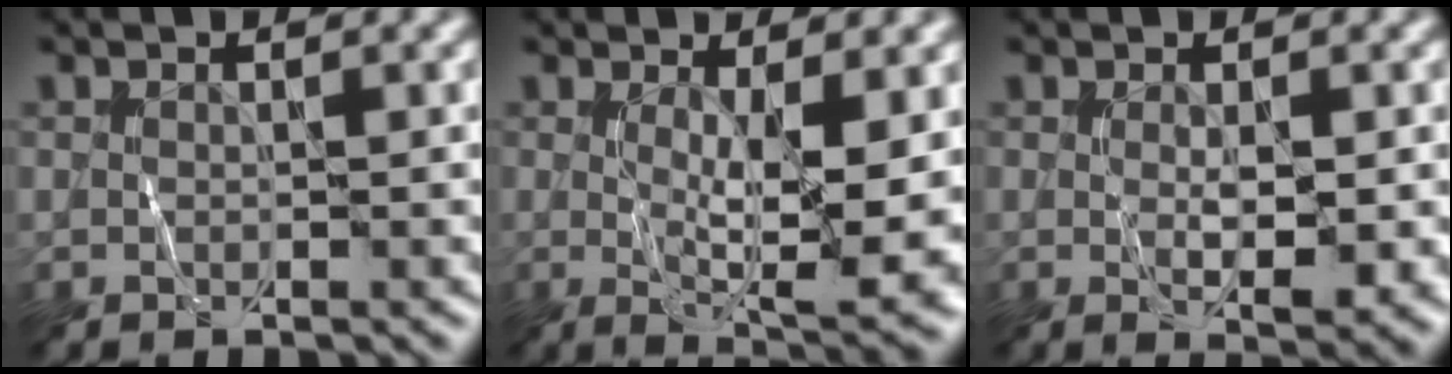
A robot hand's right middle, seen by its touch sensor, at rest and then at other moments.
{"total": 7.7, "force": [-0.2, 1.9, 7.4], "torque": [-0.123, -0.018, 0.004]}
{"total": 2.8, "force": [0.0, 0.8, 2.7], "torque": [-0.047, -0.008, 0.004]}